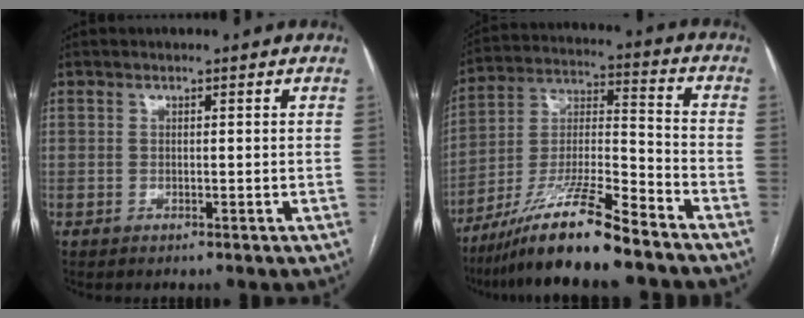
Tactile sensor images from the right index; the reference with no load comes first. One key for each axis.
{"total": 15.1, "fx": -11.7, "fy": 0.7, "fz": 9.6, "tx": -0.184, "ty": -0.013, "tz": -0.208}